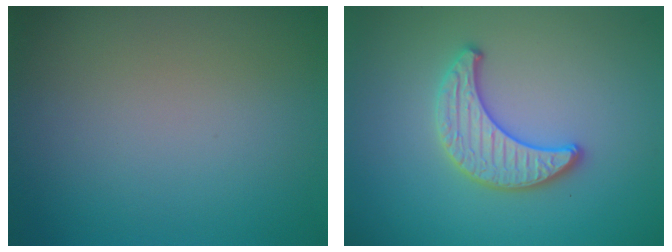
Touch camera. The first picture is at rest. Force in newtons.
{"total": 3.1, "press": 3.1, "slide": 0.2}